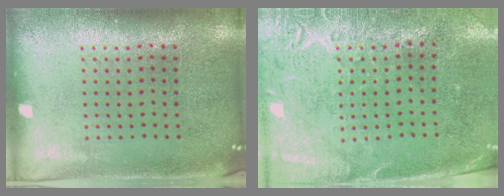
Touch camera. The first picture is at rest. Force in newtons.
{"total": 2.8, "press": 2.3, "slide": 1.5}